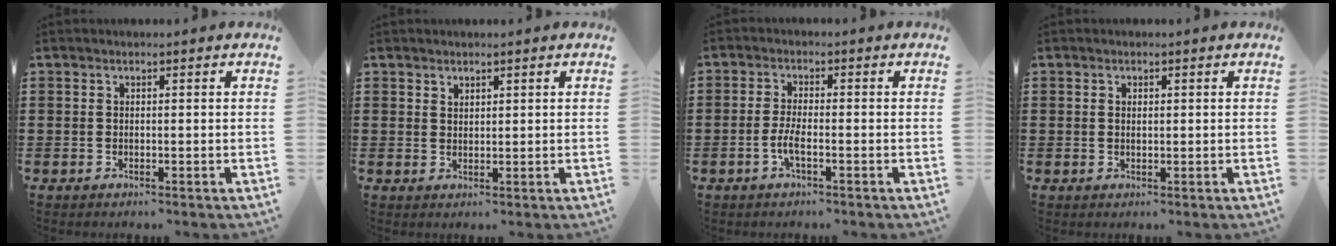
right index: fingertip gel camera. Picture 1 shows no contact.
{"total": 1.5, "force": [1.4, 0.6, 0.0], "torque": [-0.001, 0.001, 0.028]}
{"total": 3.0, "force": [-1.2, 0.4, 2.8], "torque": [-0.065, -0.008, -0.024]}
{"total": 0.7, "force": [0.2, 0.4, 0.6], "torque": [-0.013, 0.001, 0.004]}